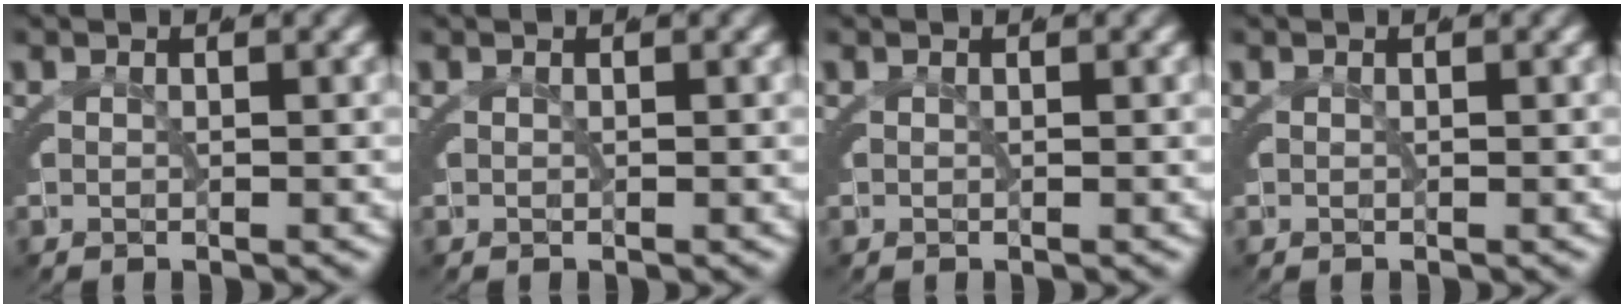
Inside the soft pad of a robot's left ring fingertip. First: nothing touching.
{"total": 0.0}
{"total": 0.0}
{"total": 0.0}